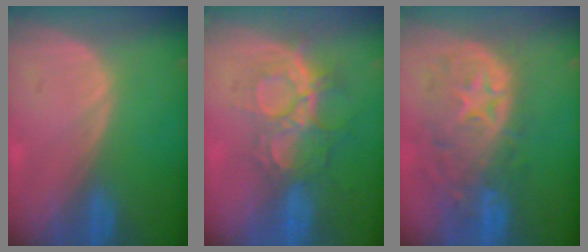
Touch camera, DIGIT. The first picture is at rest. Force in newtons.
{"total": 9.4, "press": 8.0, "slide": 5.0}
{"total": 11.2, "press": 9.8, "slide": 5.3}